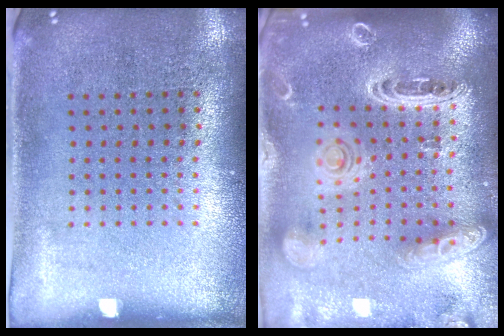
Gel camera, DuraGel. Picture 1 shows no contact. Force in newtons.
{"total": 2.8, "press": 2.5, "slide": 1.4}